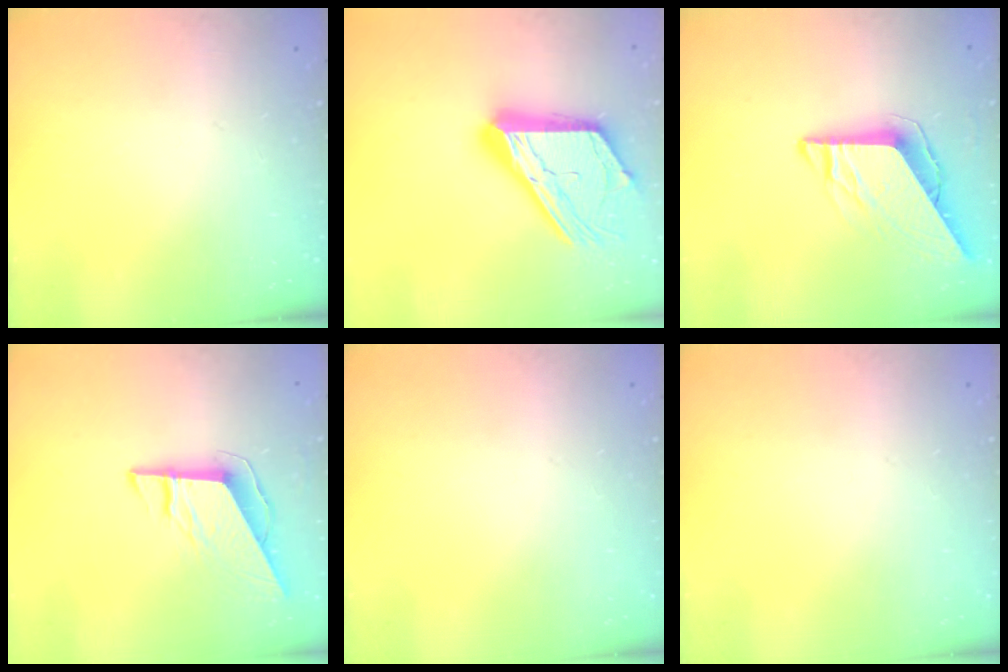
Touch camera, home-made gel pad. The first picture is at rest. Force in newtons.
{"total": 23.5, "press": 23.4, "slide": 2.1}
{"total": 9.8, "press": 9.7, "slide": 1.1}
{"total": 9.6, "press": 9.5, "slide": 1.0}
{"total": 0.0}
{"total": 0.0}